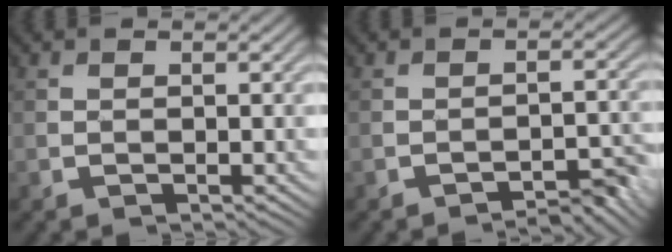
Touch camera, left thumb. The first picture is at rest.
{"total": 3.0, "force": [-2.7, 0.4, 1.3], "torque": [-0.015, 0.012, -0.038]}